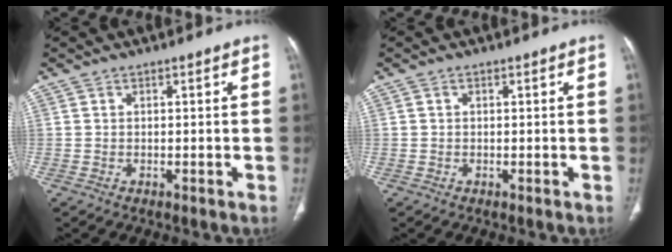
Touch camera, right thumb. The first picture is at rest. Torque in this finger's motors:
{"motor_torque": [0.40, 0.16, -0.37, 0.18, 0.05]}